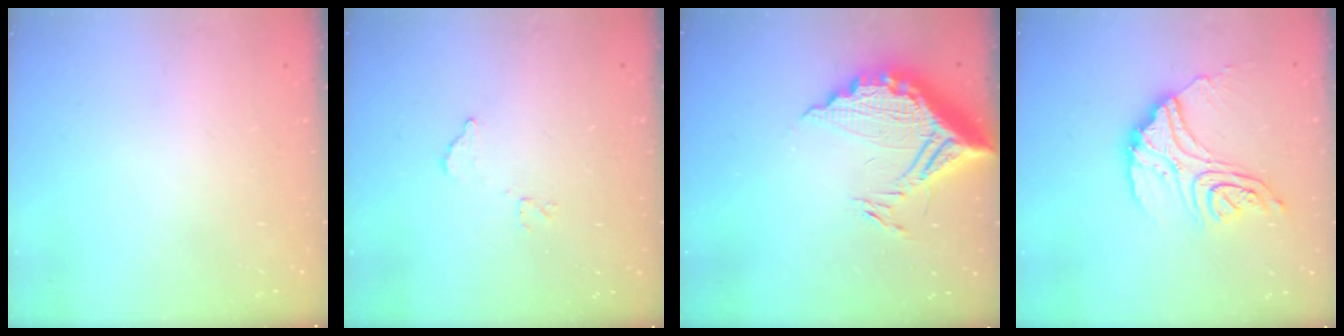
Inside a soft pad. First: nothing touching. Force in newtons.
{"total": 7.6, "press": 7.6, "slide": 0.3}
{"total": 16.3, "press": 16.3, "slide": 1.3}
{"total": 17.2, "press": 17.1, "slide": 1.4}